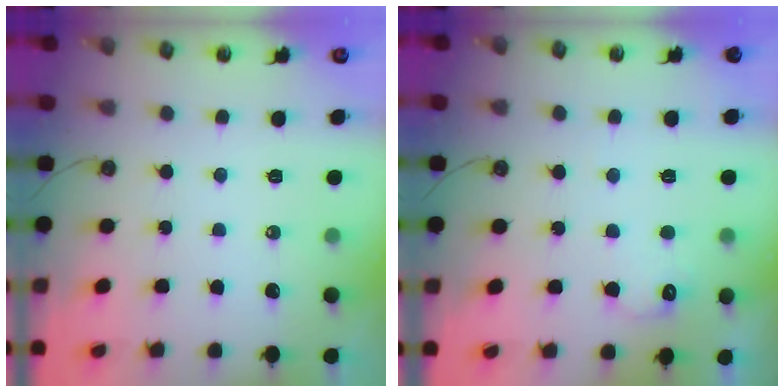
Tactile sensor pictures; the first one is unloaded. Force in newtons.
{"total": 8.6, "press": 8.6, "slide": 0.4}